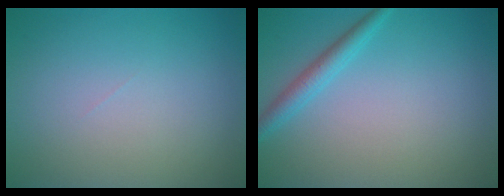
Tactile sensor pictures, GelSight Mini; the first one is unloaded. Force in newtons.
{"total": 2.1, "press": 2.1, "slide": 0.1}